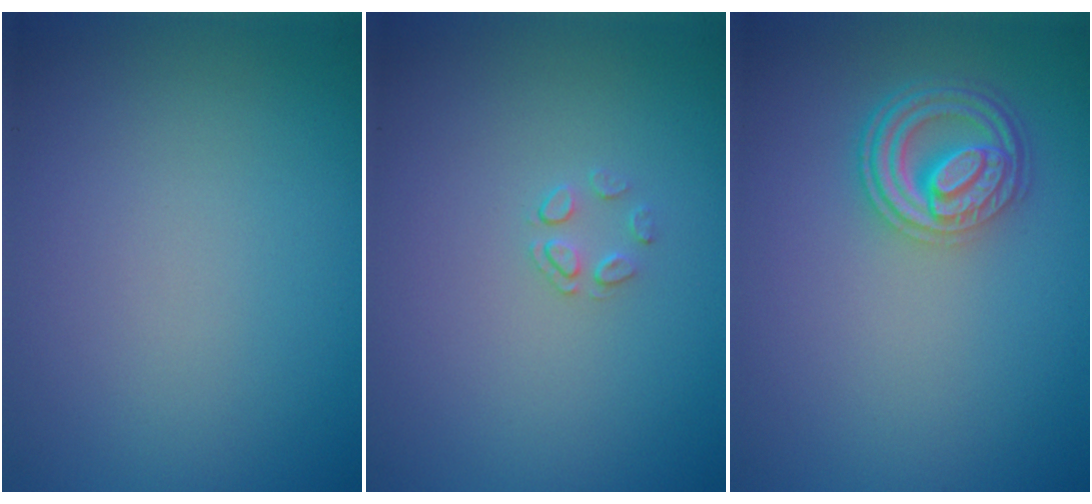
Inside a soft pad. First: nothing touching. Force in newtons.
{"total": 1.1, "press": 0.5, "slide": 1.0}
{"total": 4.5, "press": 3.7, "slide": 2.5}